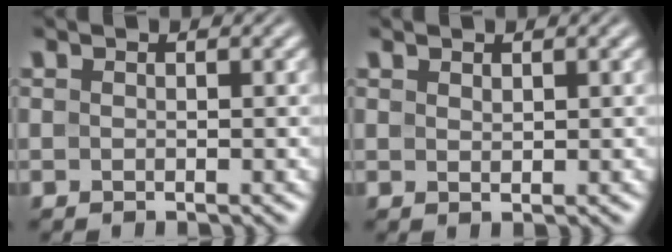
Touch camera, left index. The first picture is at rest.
{"total": 0.7, "force": [0.6, 0.1, 0.3], "torque": [-0.008, -0.001, 0.013]}